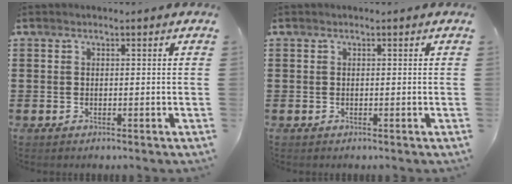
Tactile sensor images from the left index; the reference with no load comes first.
{"total": 0.0}